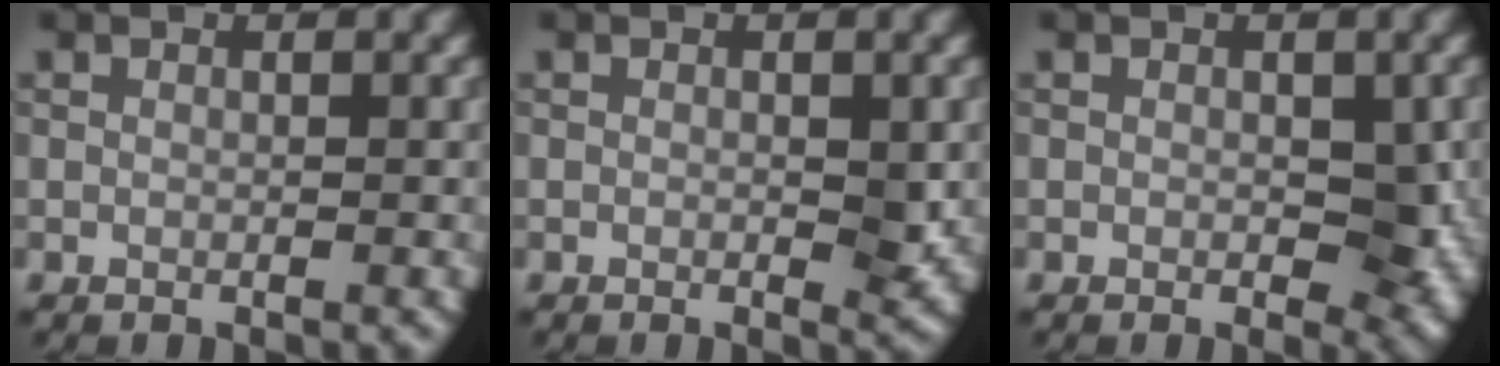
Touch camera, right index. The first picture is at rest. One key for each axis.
{"total": 1.8, "fx": -0.2, "fy": 0.5, "fz": 1.7, "tx": -0.023, "ty": -0.003, "tz": -0.004}
{"total": 3.4, "fx": -0.3, "fy": 1.6, "fz": 2.9, "tx": -0.030, "ty": -0.002, "tz": -0.004}